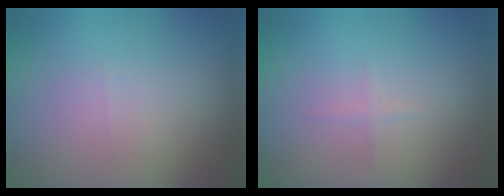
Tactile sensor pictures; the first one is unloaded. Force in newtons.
{"total": 0.6, "press": 0.6, "slide": 0.0}